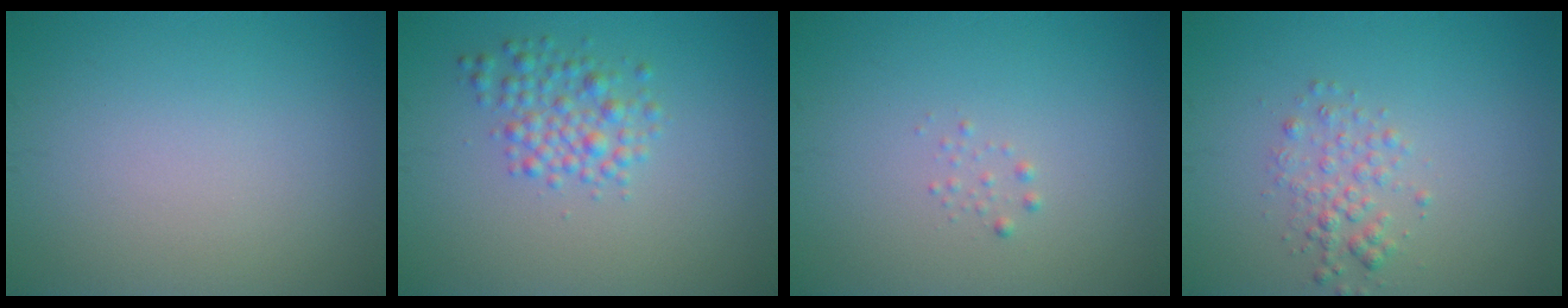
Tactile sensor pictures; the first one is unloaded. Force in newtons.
{"total": 2.8, "press": 2.8, "slide": 0.1}
{"total": 0.6, "press": 0.6, "slide": 0.0}
{"total": 2.0, "press": 2.0, "slide": 0.1}